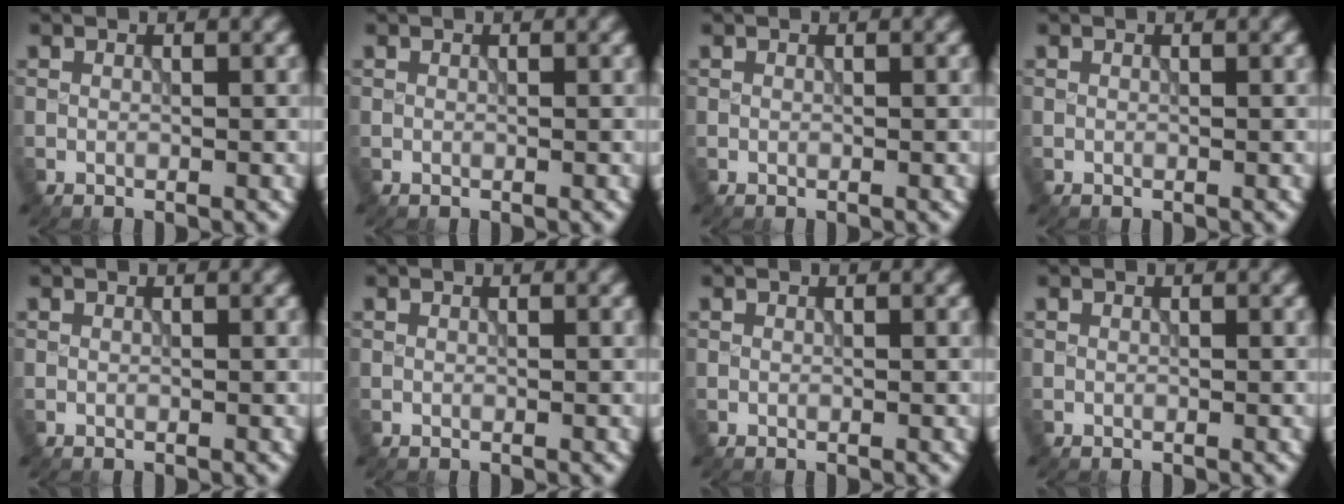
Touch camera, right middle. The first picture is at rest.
{"total": 0.0}
{"total": 0.0}
{"total": 0.0}
{"total": 0.0}
{"total": 0.0}
{"total": 0.0}
{"total": 0.0}